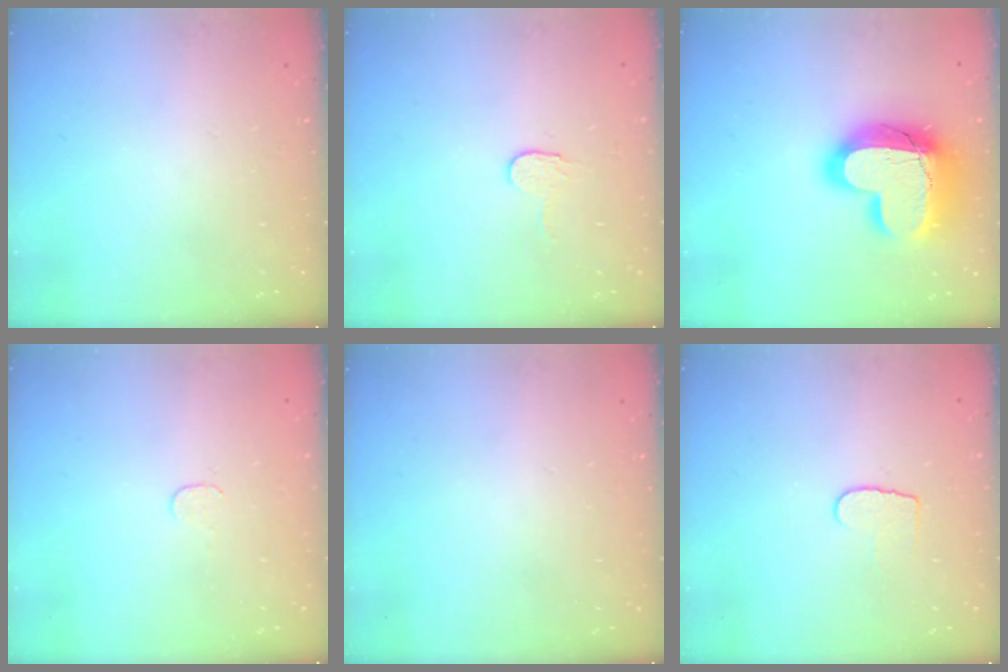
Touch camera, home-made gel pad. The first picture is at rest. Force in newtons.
{"total": 3.2, "press": 3.2, "slide": 0.3}
{"total": 21.0, "press": 20.9, "slide": 1.5}
{"total": 3.1, "press": 3.1, "slide": 0.3}
{"total": 0.0}
{"total": 5.7, "press": 5.6, "slide": 0.5}